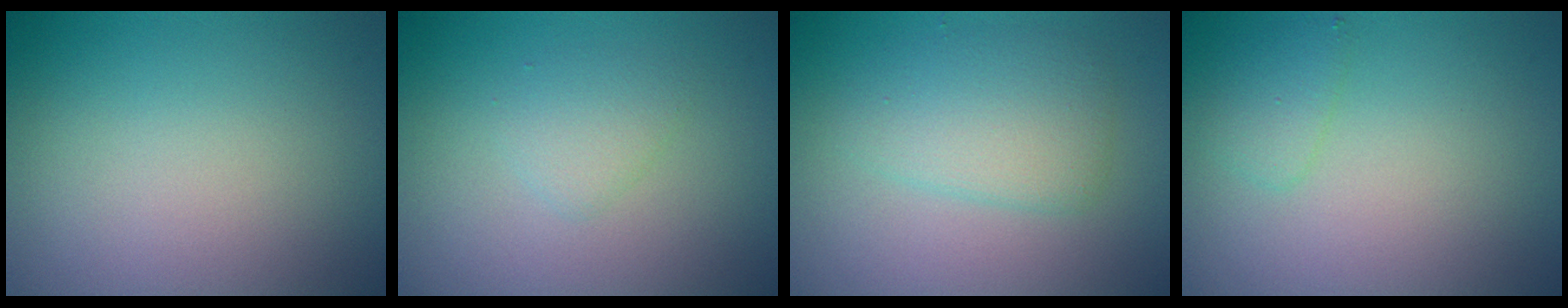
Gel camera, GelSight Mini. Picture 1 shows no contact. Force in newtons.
{"total": 1.5, "press": 1.5, "slide": 0.1}
{"total": 3.5, "press": 3.5, "slide": 0.1}
{"total": 1.4, "press": 1.4, "slide": 0.1}